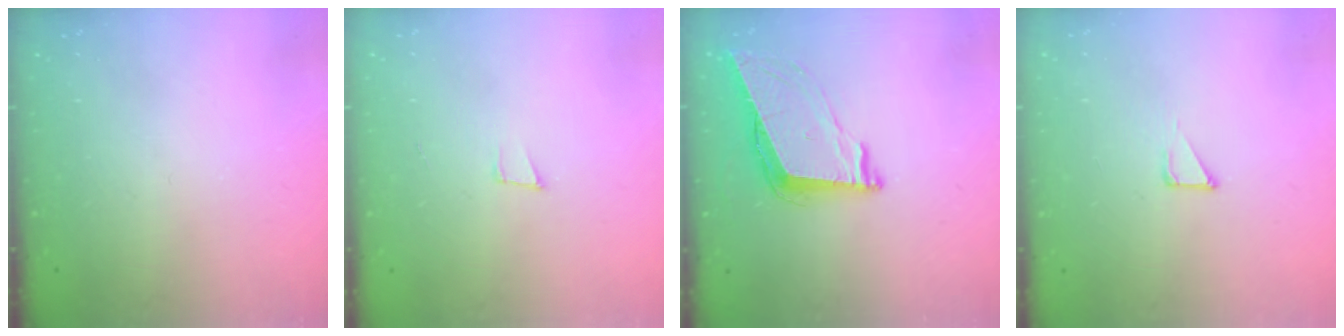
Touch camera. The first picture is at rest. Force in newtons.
{"total": 3.7, "press": 2.5, "slide": 2.6}
{"total": 9.3, "press": 8.8, "slide": 3.2}
{"total": 2.7, "press": 2.7, "slide": 0.3}